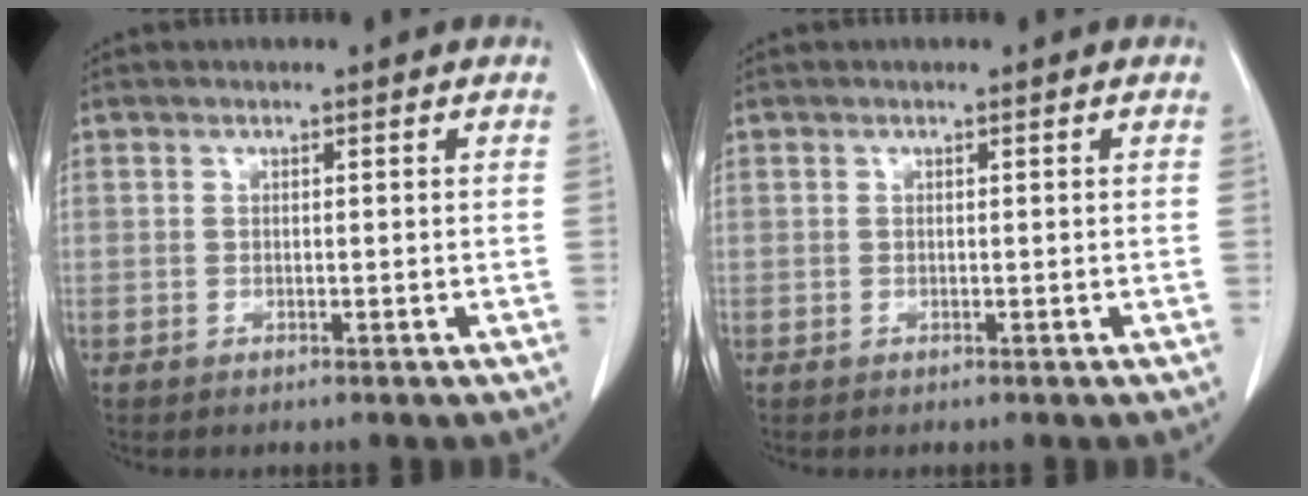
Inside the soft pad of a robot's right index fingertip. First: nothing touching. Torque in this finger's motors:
{"motor_torque": [0.00, 0.00, 0.00, 0.00]}